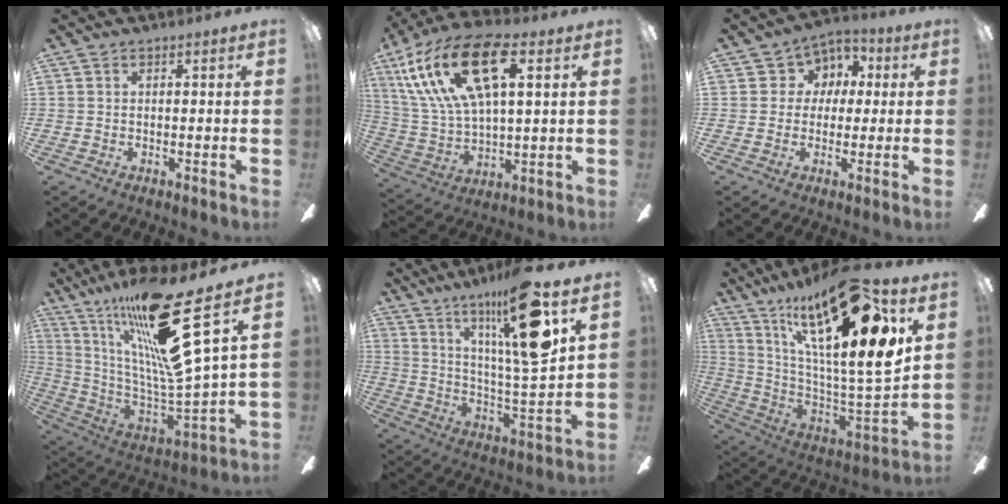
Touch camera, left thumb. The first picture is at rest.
{"total": 22.1, "force": [9.9, 10.3, 16.9], "torque": [-0.352, -0.018, 0.166]}
{"total": 5.8, "force": [0.7, 5.7, 1.2], "torque": [-0.019, 0.005, 0.009]}
{"total": 27.5, "force": [16.8, 4.6, 21.3], "torque": [-0.392, -0.099, 0.263]}
{"total": 21.3, "force": [12.6, 3.3, 16.8], "torque": [-0.285, -0.054, 0.186]}
{"total": 26.6, "force": [14.7, 5.7, 21.5], "torque": [-0.373, -0.091, 0.234]}